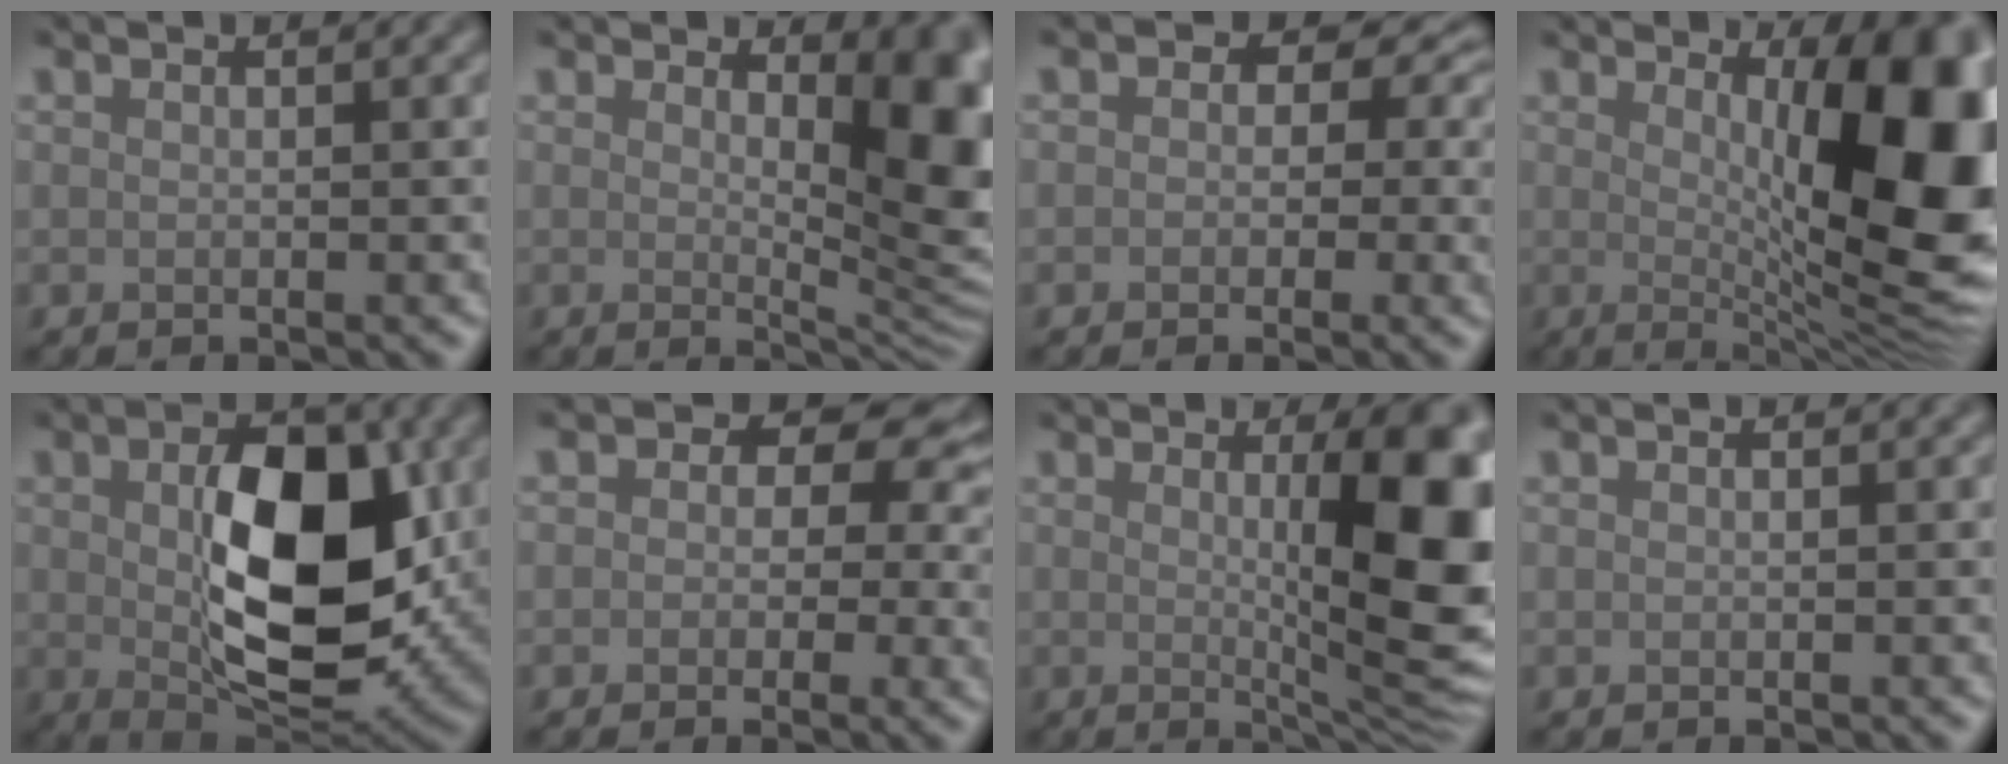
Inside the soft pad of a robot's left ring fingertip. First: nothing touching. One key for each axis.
{"total": 7.8, "fx": 1.7, "fy": 3.0, "fz": 7.0, "tx": -0.089, "ty": -0.013, "tz": 0.032}
{"total": 4.9, "fx": 0.8, "fy": 4.0, "fz": 2.7, "tx": -0.008, "ty": 0.012, "tz": -0.005}
{"total": 14.0, "fx": 1.7, "fy": 4.6, "fz": 13.1, "tx": -0.133, "ty": -0.003, "tz": 0.027}
{"total": 10.9, "fx": 0.6, "fy": 5.9, "fz": 9.1, "tx": -0.146, "ty": -0.009, "tz": 0.023}
{"total": 7.1, "fx": 1.6, "fy": 5.3, "fz": 4.4, "tx": -0.023, "ty": 0.020, "tz": -0.001}
{"total": 10.4, "fx": 1.0, "fy": 2.5, "fz": 10.1, "tx": -0.123, "ty": -0.009, "tz": 0.021}
{"total": 0.0}